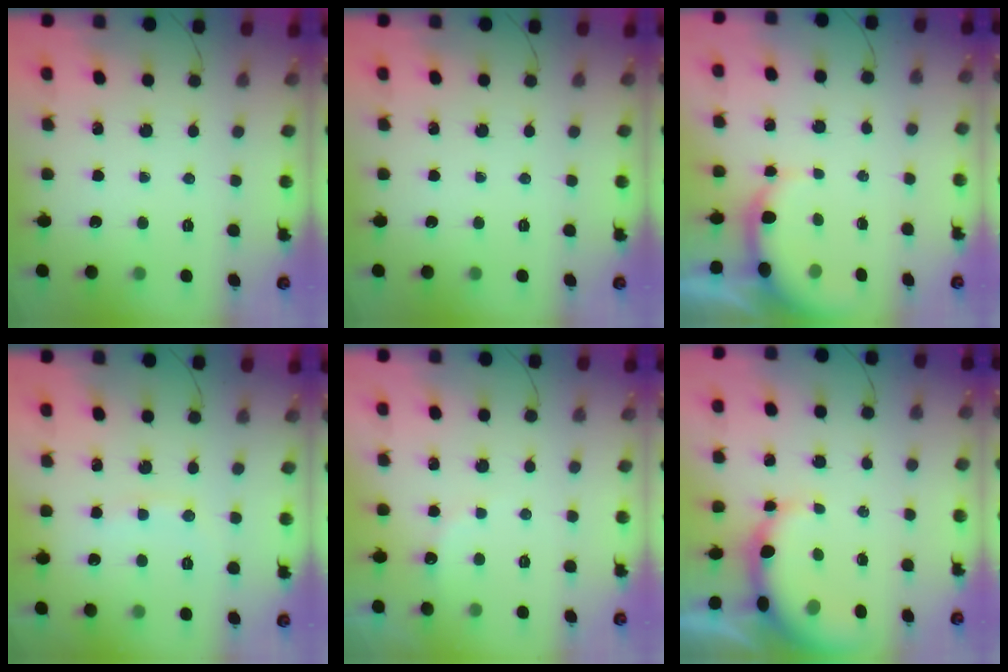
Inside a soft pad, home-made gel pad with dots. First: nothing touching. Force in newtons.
{"total": 0.0}
{"total": 4.8, "press": 4.8, "slide": 0.7}
{"total": 6.7, "press": 6.6, "slide": 1.2}
{"total": 5.3, "press": 5.2, "slide": 1.0}
{"total": 8.3, "press": 8.1, "slide": 1.5}